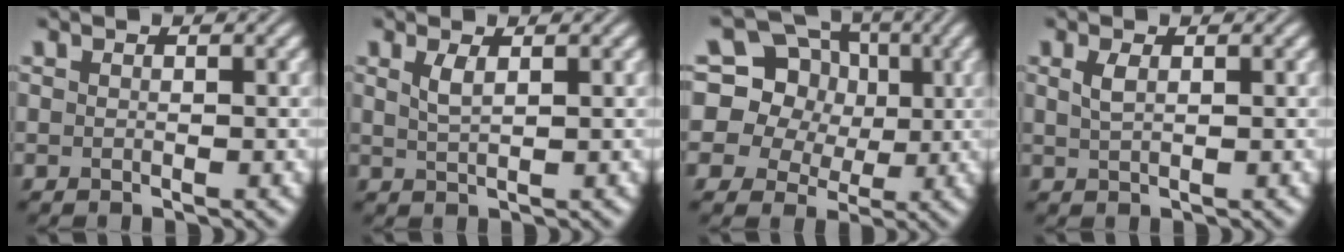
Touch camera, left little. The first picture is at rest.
{"total": 1.5, "force": [0.7, 0.4, 1.3], "torque": [-0.030, 0.000, 0.016]}
{"total": 16.5, "force": [5.0, 14.5, 6.1], "torque": [-0.159, 0.052, 0.068]}
{"total": 1.2, "force": [0.5, 0.5, 1.0], "torque": [-0.027, 0.001, 0.012]}